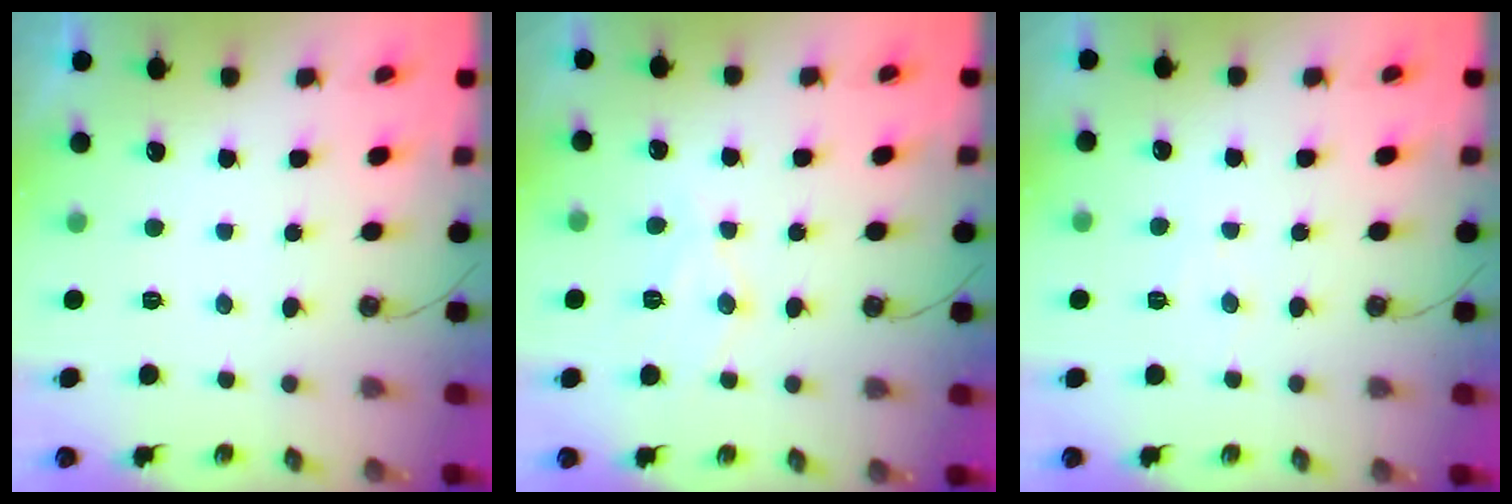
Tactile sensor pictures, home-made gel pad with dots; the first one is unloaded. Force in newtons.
{"total": 10.0, "press": 10.0, "slide": 0.2}
{"total": 5.2, "press": 5.1, "slide": 0.8}